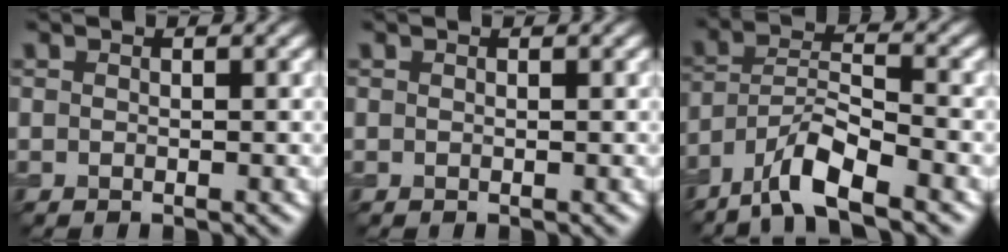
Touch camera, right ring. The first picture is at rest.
{"total": 0.0}
{"total": 6.9, "force": [-4.9, 1.7, 4.6], "torque": [-0.077, 0.007, -0.094]}